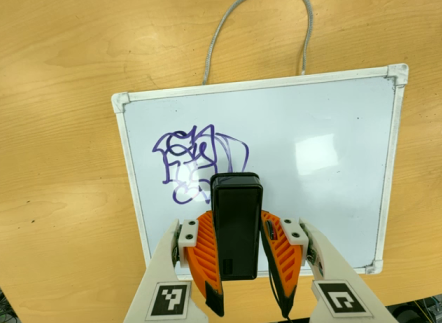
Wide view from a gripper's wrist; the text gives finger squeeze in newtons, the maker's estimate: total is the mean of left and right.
{"total": 4.4, "left": 3.2, "right": 5.6}